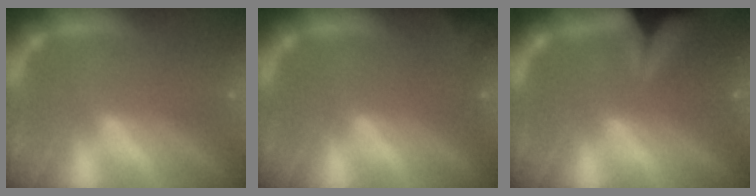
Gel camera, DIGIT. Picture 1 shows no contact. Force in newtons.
{"total": 1.4}
{"total": 8.4}